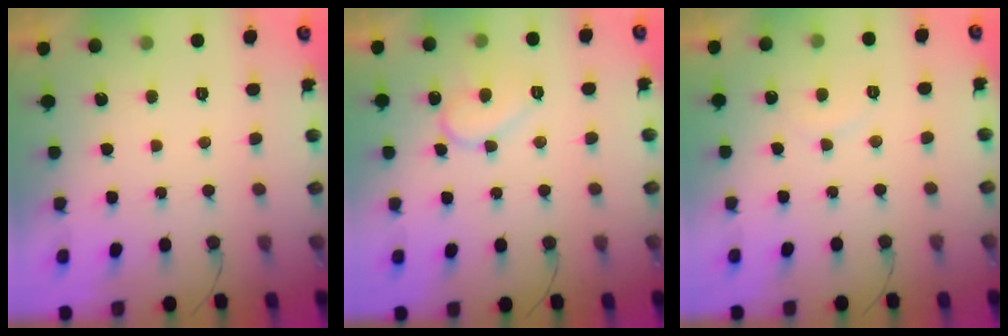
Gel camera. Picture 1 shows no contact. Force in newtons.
{"total": 9.7, "press": 9.7, "slide": 0.8}
{"total": 5.5, "press": 5.5, "slide": 0.5}